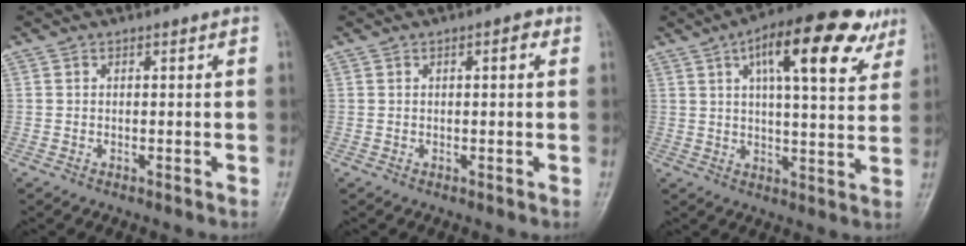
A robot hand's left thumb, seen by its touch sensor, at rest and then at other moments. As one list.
[{"total": 1.9, "force": [0.6, 0.7, 1.7], "torque": [-0.022, 0.002, 0.006]}, {"total": 17.5, "force": [8.4, 6.0, 14.2], "torque": [-0.180, -0.008, 0.117]}]